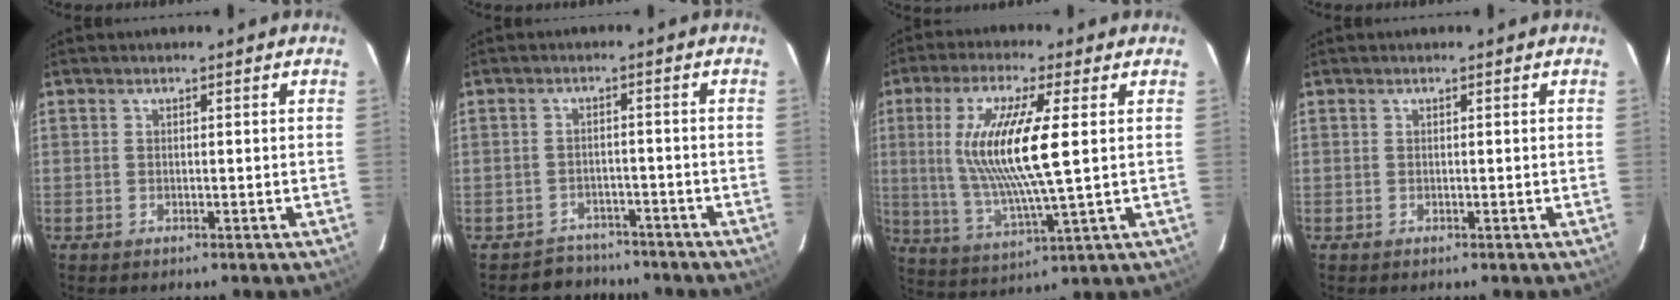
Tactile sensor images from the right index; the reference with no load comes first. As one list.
[{"total": 6.0, "force": [-5.0, 3.2, -0.1], "torque": [-0.010, 0.018, -0.073]}, {"total": 14.9, "force": [2.3, 1.9, 14.6], "torque": [-0.286, -0.008, 0.051]}, {"total": 0.0}]